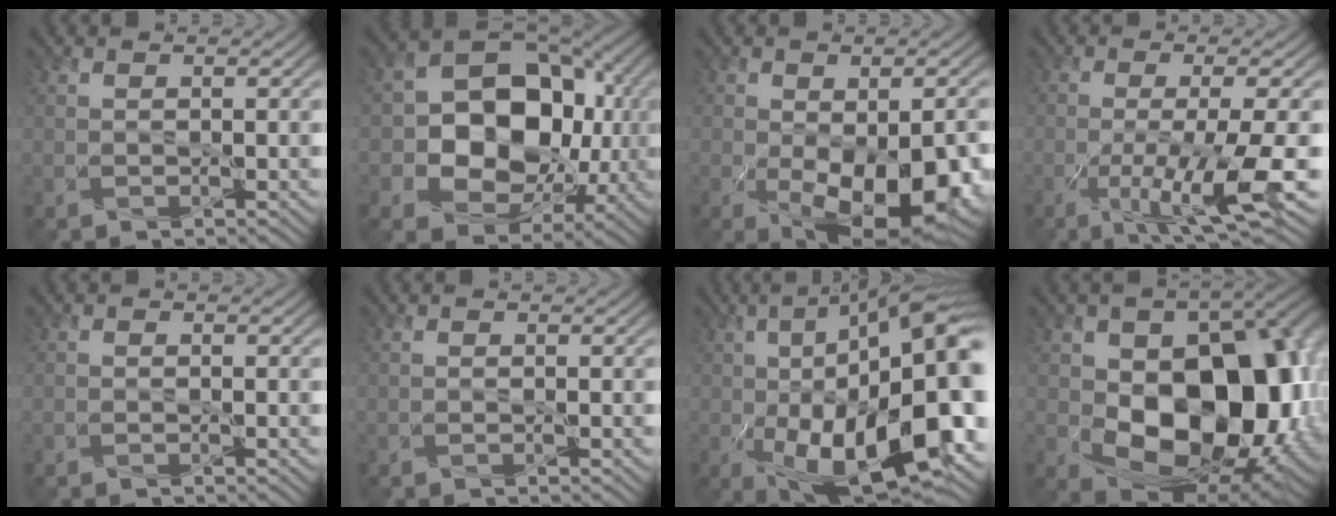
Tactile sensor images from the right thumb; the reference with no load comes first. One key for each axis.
{"total": 14.5, "fx": -1.2, "fy": 11.5, "fz": 8.8, "tx": -0.131, "ty": -0.007, "tz": -0.028}
{"total": 13.0, "fx": -4.8, "fy": 6.4, "fz": 10.3, "tx": -0.165, "ty": -0.065, "tz": -0.050}
{"total": 8.7, "fx": -2.8, "fy": 1.8, "fz": 8.0, "tx": -0.125, "ty": -0.015, "tz": -0.047}
{"total": 0.6, "fx": -0.5, "fy": 0.1, "fz": 0.1, "tx": 0.001, "ty": -0.001, "tz": -0.011}
{"total": 0.0}
{"total": 19.5, "fx": -3.8, "fy": 8.1, "fz": 17.4, "tx": -0.265, "ty": -0.009, "tz": -0.069}
{"total": 16.8, "fx": -2.0, "fy": 11.4, "fz": 12.2, "tx": -0.155, "ty": -0.045, "tz": -0.018}